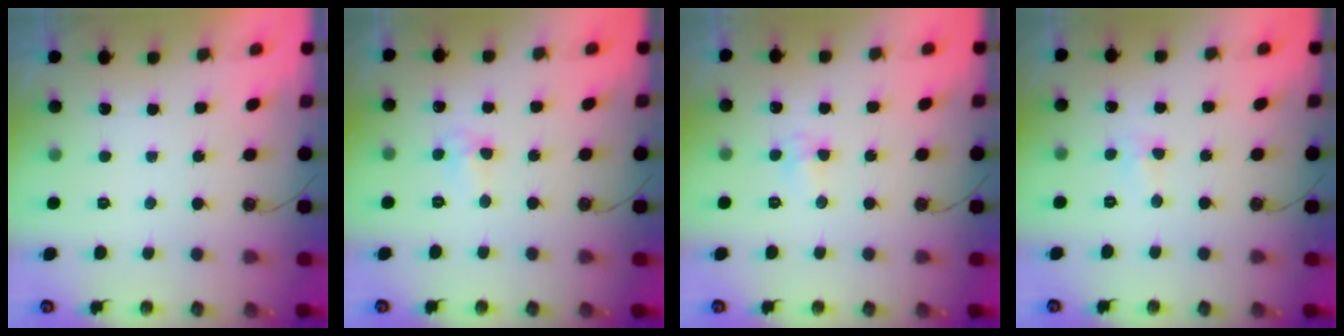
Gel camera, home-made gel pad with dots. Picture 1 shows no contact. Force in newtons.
{"total": 5.2, "press": 5.1, "slide": 0.6}
{"total": 4.9, "press": 4.4, "slide": 2.2}
{"total": 2.4, "press": 2.4, "slide": 0.5}